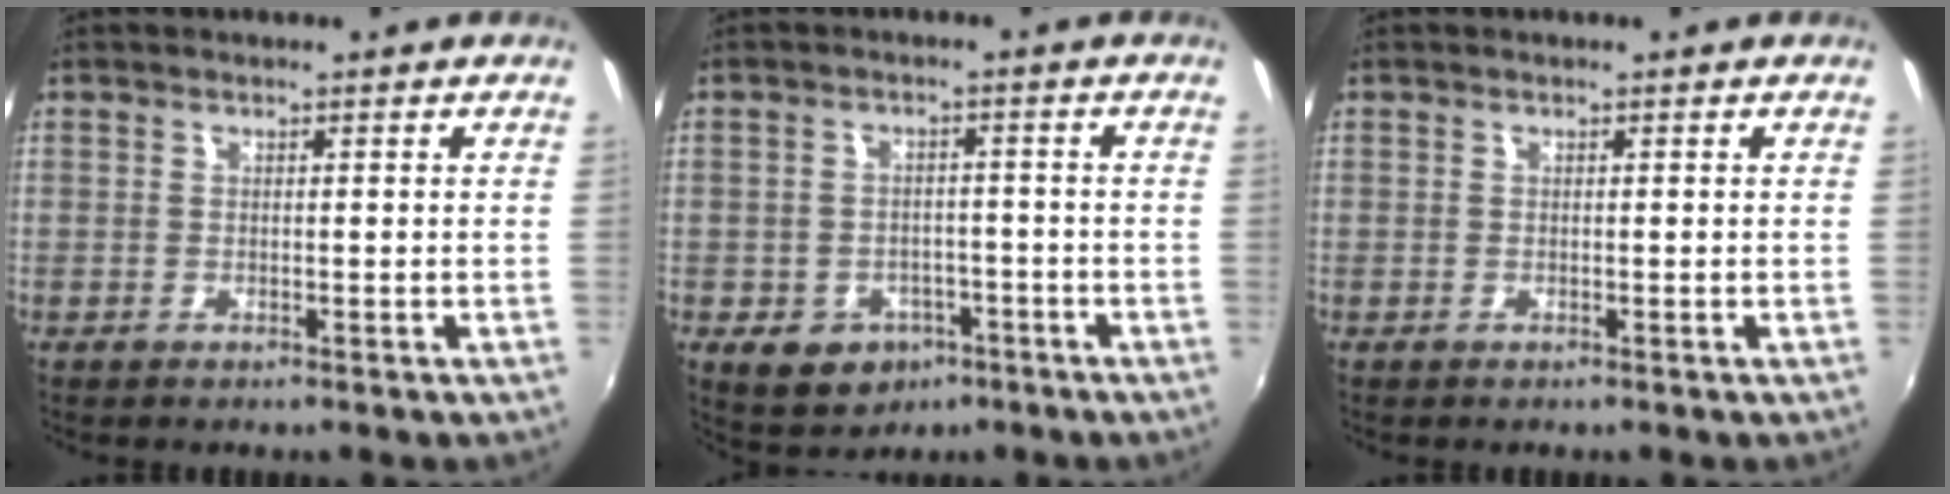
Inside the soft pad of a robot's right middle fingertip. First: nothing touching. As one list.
[{"total": 8.8, "force": [-4.3, 6.9, 3.4], "torque": [-0.083, 0.004, -0.044]}, {"total": 0.0}]